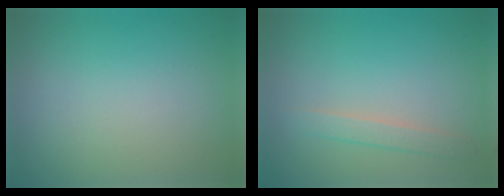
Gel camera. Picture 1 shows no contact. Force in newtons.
{"total": 1.6, "press": 1.6, "slide": 0.0}